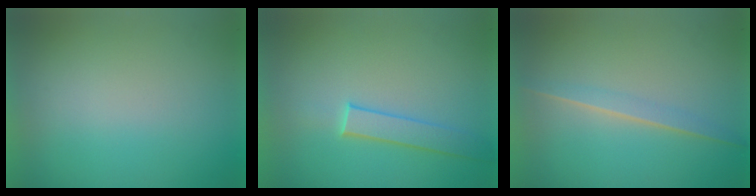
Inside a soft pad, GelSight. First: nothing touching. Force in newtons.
{"total": 1.9}
{"total": 1.3}